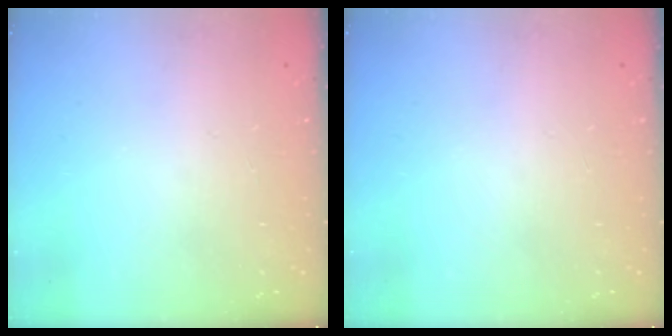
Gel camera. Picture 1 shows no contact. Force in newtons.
{"total": 0.0}